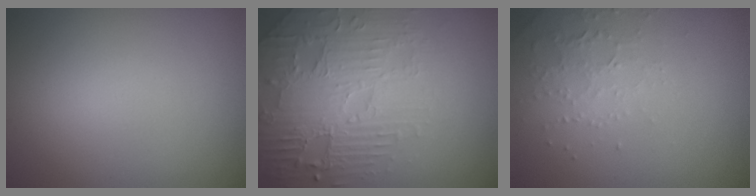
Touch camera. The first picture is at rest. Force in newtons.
{"total": 4.7, "press": 4.4, "slide": 1.6}
{"total": 2.2, "press": 2.1, "slide": 0.6}